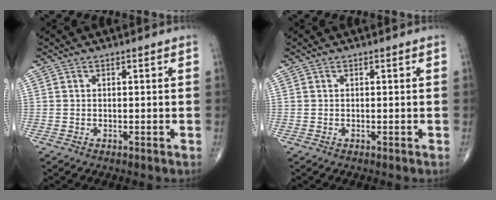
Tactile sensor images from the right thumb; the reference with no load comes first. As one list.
[{"total": 0.0}]